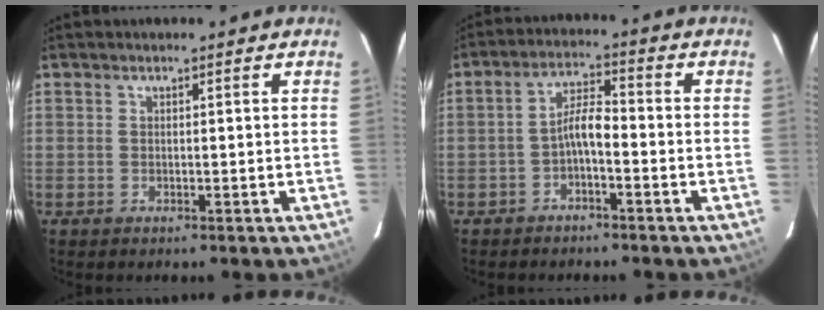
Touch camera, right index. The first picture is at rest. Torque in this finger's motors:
{"motor_torque": [0.53, -0.24, 0.41, 0.09]}